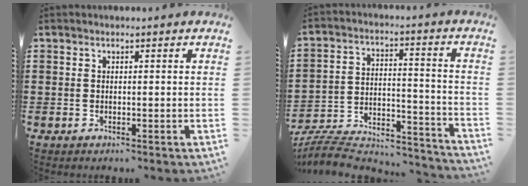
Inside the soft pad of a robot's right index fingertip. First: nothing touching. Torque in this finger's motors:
{"motor_torque": [-2.14, 0.00, -1.05, -0.21]}